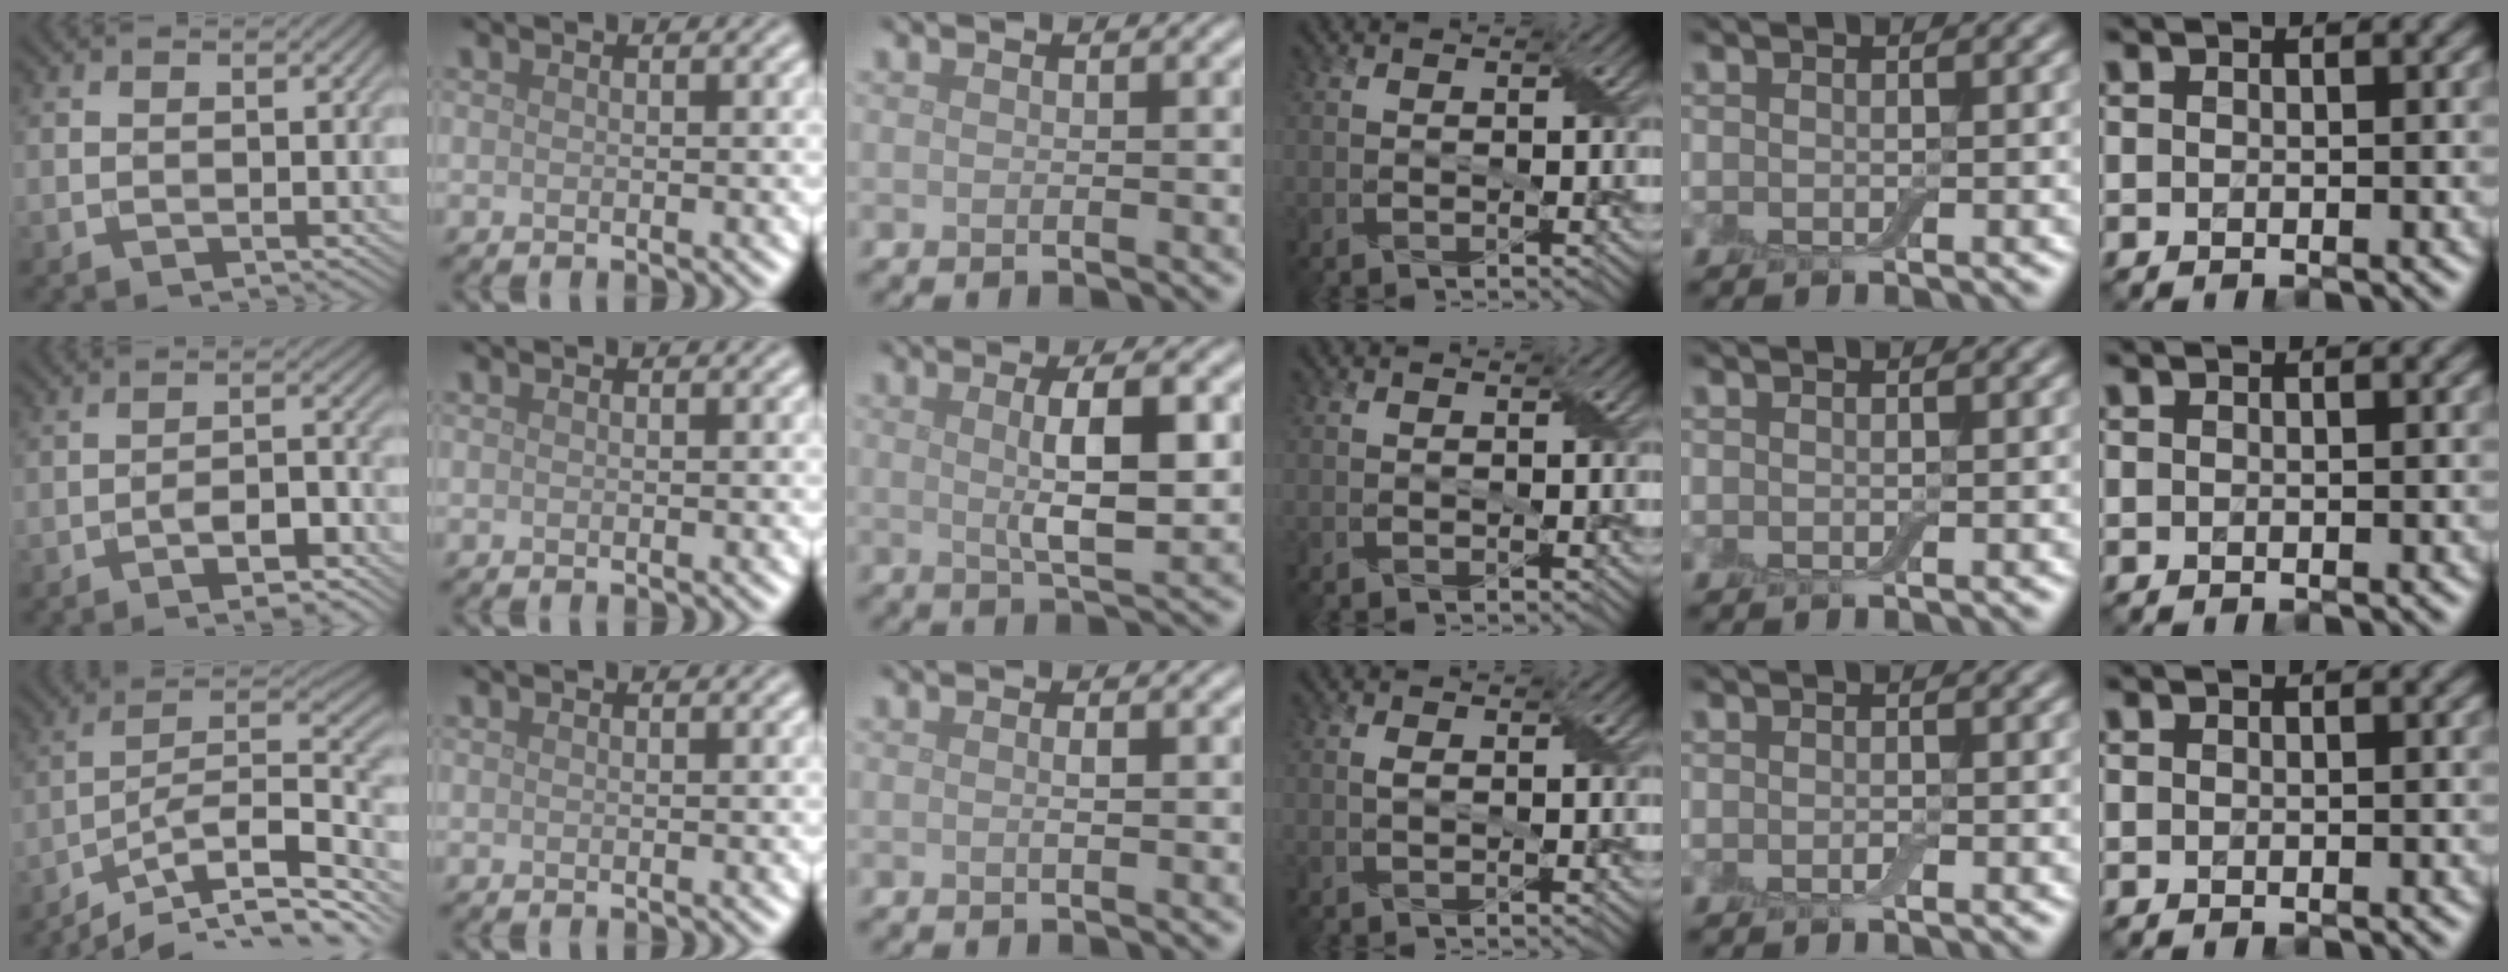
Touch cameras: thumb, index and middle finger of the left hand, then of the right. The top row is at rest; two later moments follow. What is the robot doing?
{"motion": "wrap", "object": "adhesive wrap"}